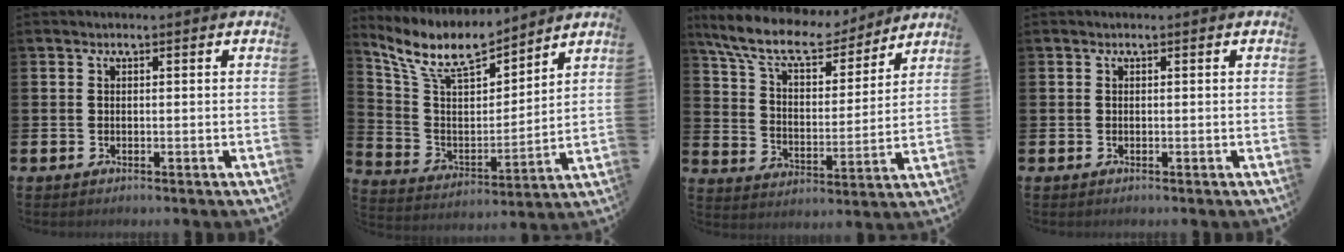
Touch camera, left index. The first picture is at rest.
{"total": 10.0, "force": [8.7, 3.2, 3.7], "torque": [-0.106, -0.056, 0.154]}
{"total": 10.7, "force": [9.4, 3.0, 4.0], "torque": [-0.113, -0.057, 0.164]}
{"total": 0.0}